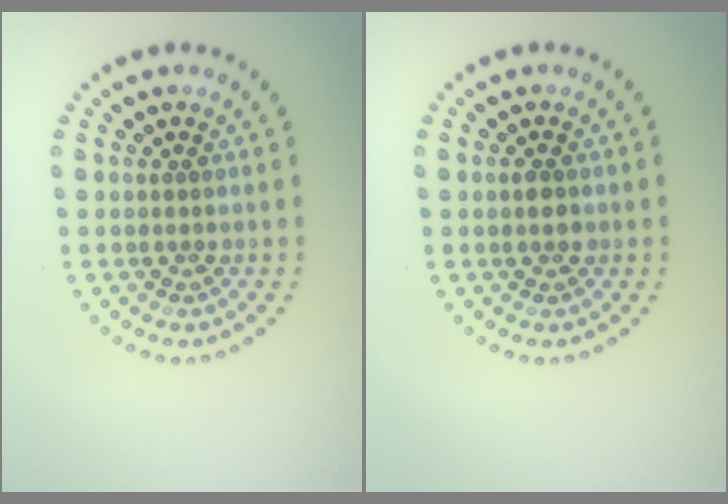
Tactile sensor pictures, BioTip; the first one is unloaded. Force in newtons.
{"total": 1.0, "press": 0.9, "slide": 0.2}